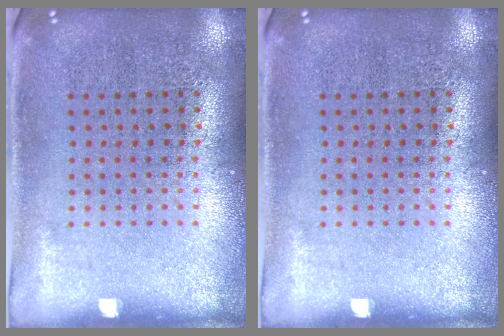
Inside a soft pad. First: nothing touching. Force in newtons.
{"total": 0.0}